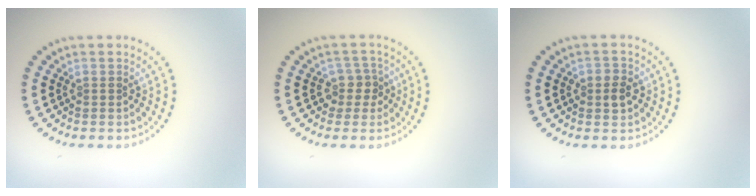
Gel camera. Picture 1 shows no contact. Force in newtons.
{"total": 2.1, "press": 1.7, "slide": 1.2}
{"total": 1.9, "press": 1.9, "slide": 0.3}